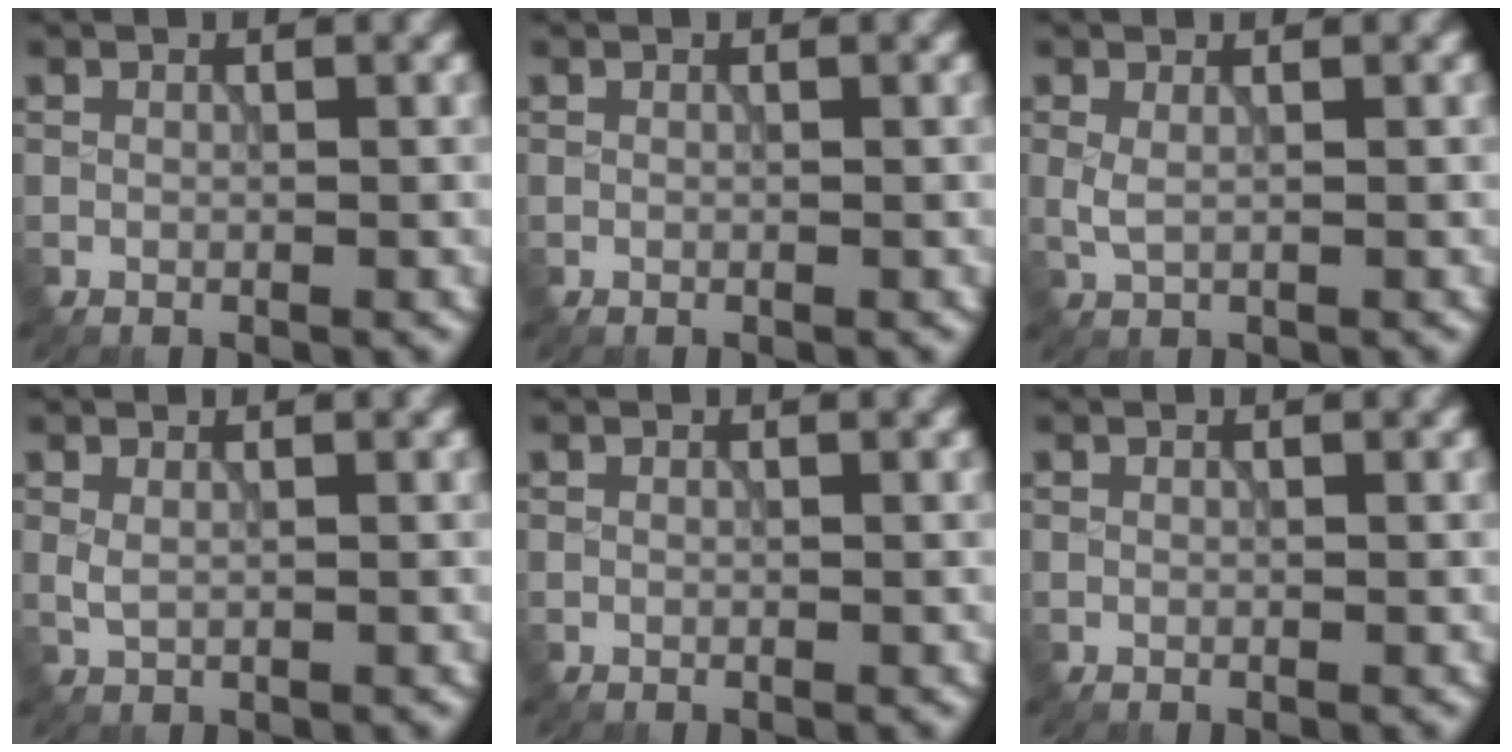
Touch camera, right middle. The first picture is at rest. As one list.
[{"total": 0.0}, {"total": 1.1, "force": [0.3, 0.4, 1.0], "torque": [-0.025, -0.001, 0.007]}, {"total": 0.9, "force": [0.4, 0.3, 0.7], "torque": [-0.018, -0.001, 0.010]}, {"total": 0.0}, {"total": 0.0}]